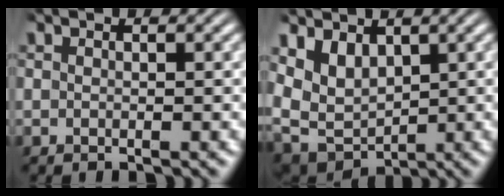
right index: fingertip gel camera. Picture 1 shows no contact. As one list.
[{"total": 7.5, "force": [1.1, 6.2, 4.1], "torque": [-0.100, -0.024, 0.024]}]